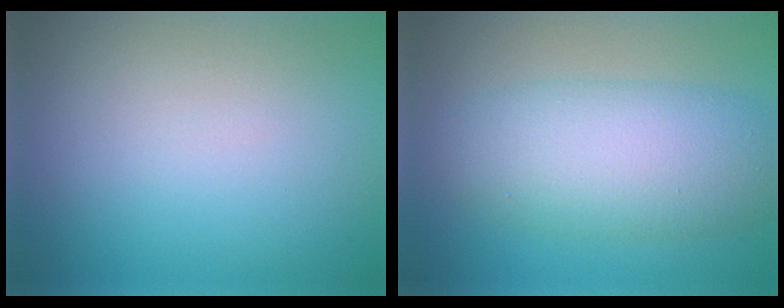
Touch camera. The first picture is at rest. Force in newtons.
{"total": 7.2, "press": 7.2, "slide": 0.1}